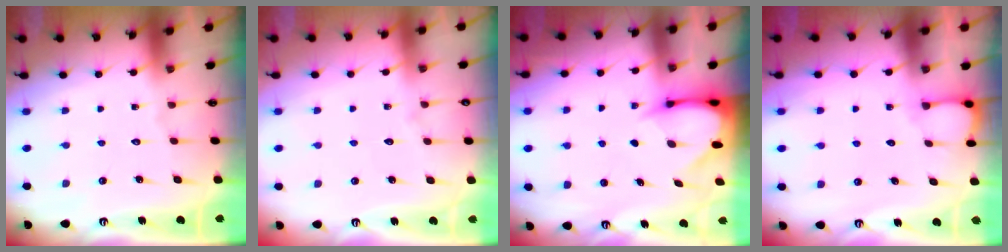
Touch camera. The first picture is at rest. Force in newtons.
{"total": 3.2, "press": 3.2, "slide": 0.5}
{"total": 3.7, "press": 3.7, "slide": 0.4}
{"total": 2.7, "press": 2.7, "slide": 0.3}